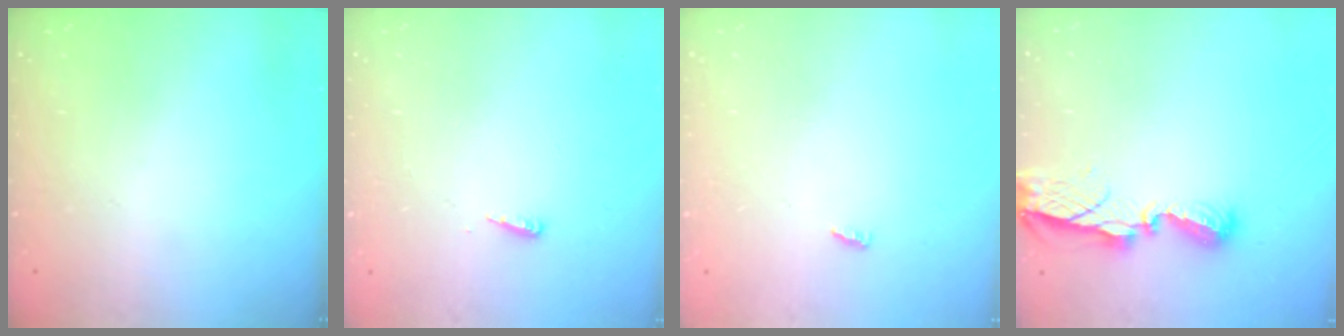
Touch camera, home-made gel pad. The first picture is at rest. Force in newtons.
{"total": 3.8, "press": 3.7, "slide": 0.6}
{"total": 2.7, "press": 2.7, "slide": 0.2}
{"total": 8.5, "press": 8.5, "slide": 0.3}